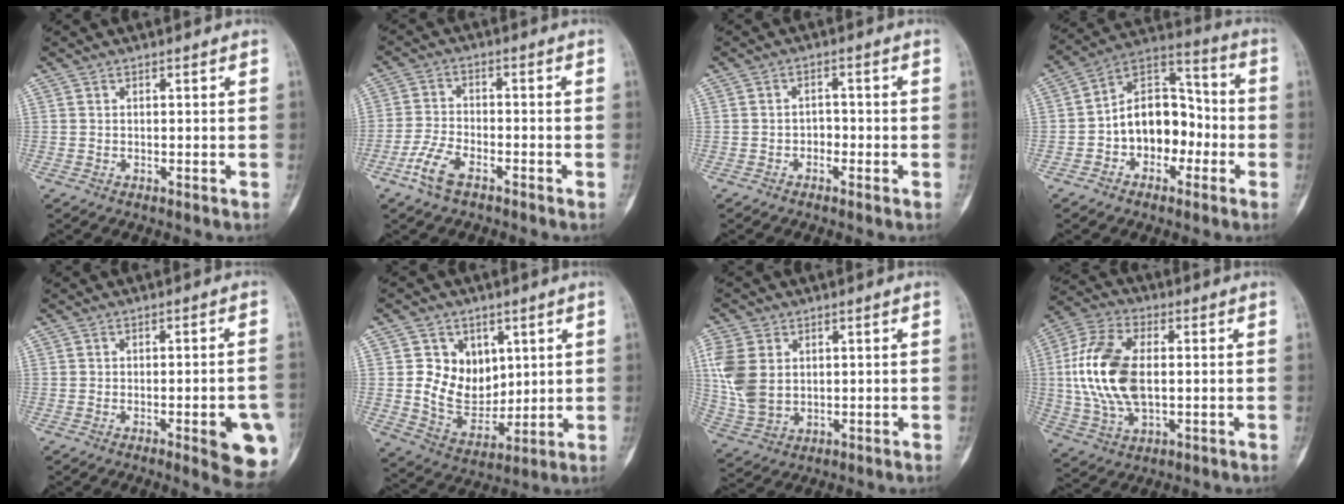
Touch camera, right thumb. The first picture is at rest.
{"total": 6.3, "force": [-3.9, 2.7, 4.1], "torque": [-0.092, 0.016, -0.078]}
{"total": 2.0, "force": [-1.1, 1.6, 0.8], "torque": [0.003, 0.013, -0.024]}
{"total": 13.7, "force": [-3.1, 9.8, 9.2], "torque": [-0.100, 0.055, -0.062]}
{"total": 10.5, "force": [-3.5, 2.6, 9.5], "torque": [-0.098, 0.004, -0.036]}
{"total": 11.5, "force": [3.1, 9.2, 6.2], "torque": [-0.059, -0.023, 0.072]}
{"total": 10.3, "force": [2.1, 7.4, 6.8], "torque": [-0.147, -0.006, 0.051]}
{"total": 16.3, "force": [0.6, 9.3, 13.3], "torque": [-0.271, 0.008, 0.012]}